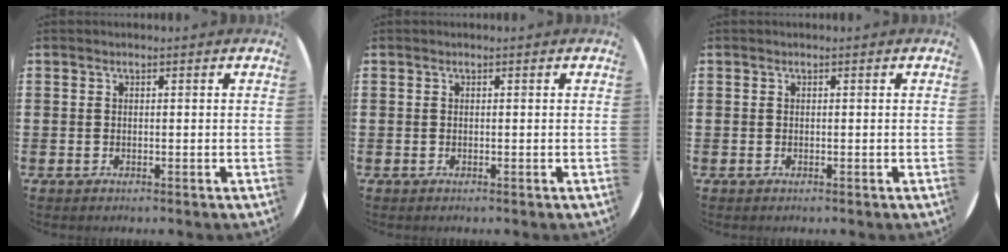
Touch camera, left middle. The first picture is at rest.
{"total": 0.0}
{"total": 0.0}